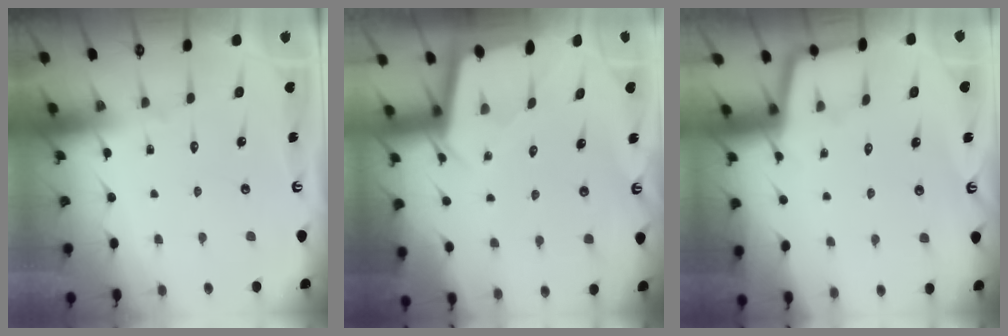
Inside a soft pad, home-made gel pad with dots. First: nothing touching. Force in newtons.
{"total": 2.0, "press": 1.9, "slide": 0.2}
{"total": 2.1, "press": 2.1, "slide": 0.4}